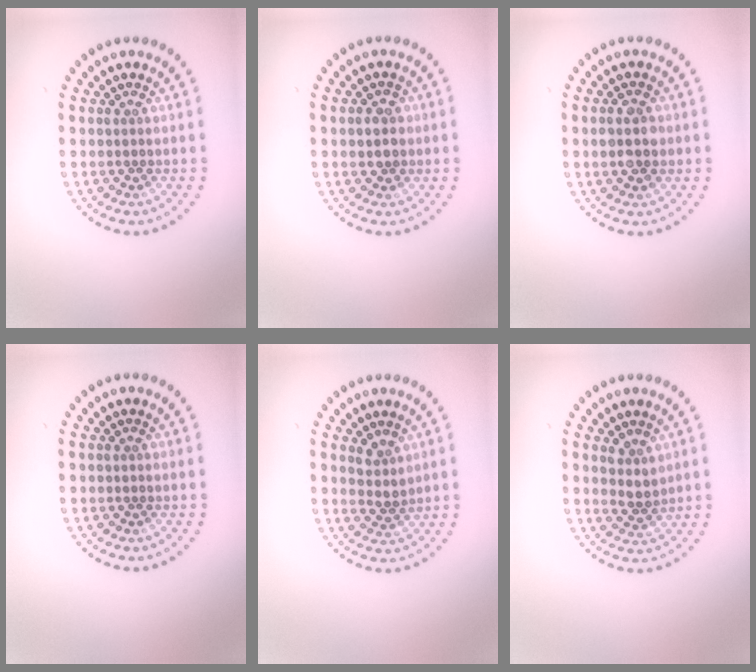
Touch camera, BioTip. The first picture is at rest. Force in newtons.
{"total": 2.1, "press": 2.1, "slide": 0.5}
{"total": 2.8, "press": 2.8, "slide": 0.2}
{"total": 0.0}
{"total": 1.9, "press": 1.5, "slide": 1.2}
{"total": 2.3, "press": 1.8, "slide": 1.5}